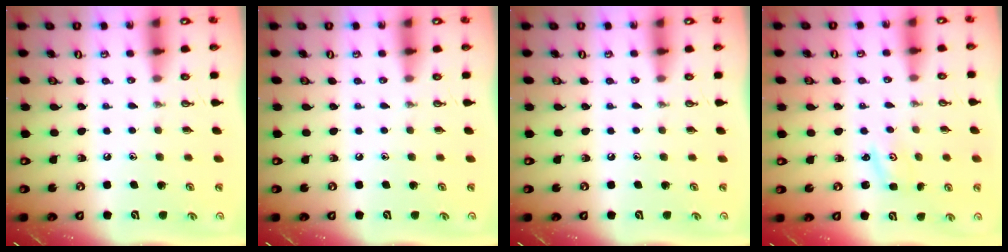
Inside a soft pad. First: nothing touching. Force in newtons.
{"total": 0.0}
{"total": 0.0}
{"total": 1.6, "press": 1.6, "slide": 0.3}